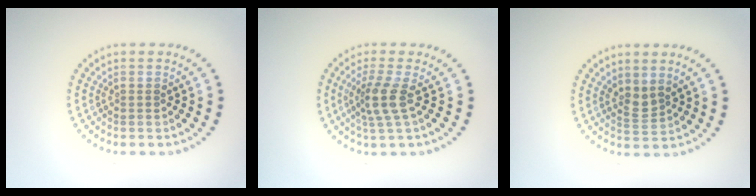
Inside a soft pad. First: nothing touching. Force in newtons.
{"total": 2.7, "press": 2.0, "slide": 1.8}
{"total": 1.8, "press": 1.4, "slide": 1.2}